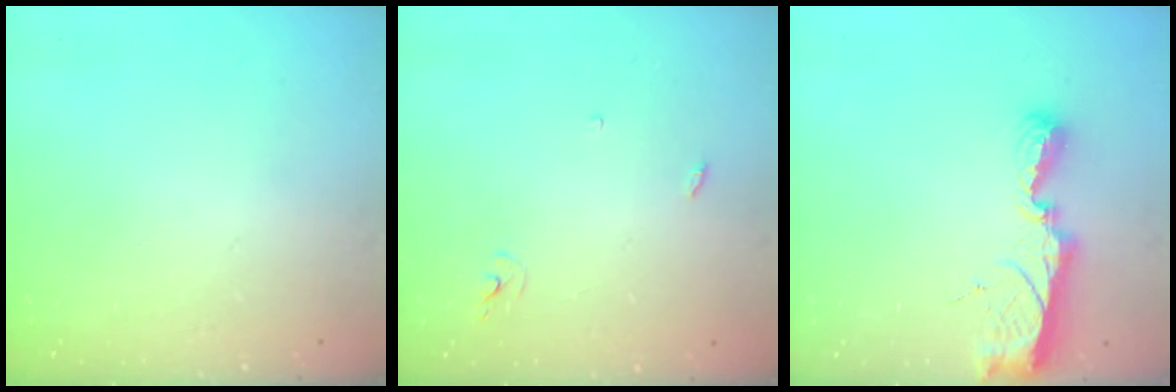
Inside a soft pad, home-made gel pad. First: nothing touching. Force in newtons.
{"total": 2.4, "press": 2.4, "slide": 0.2}
{"total": 9.8, "press": 9.7, "slide": 0.9}